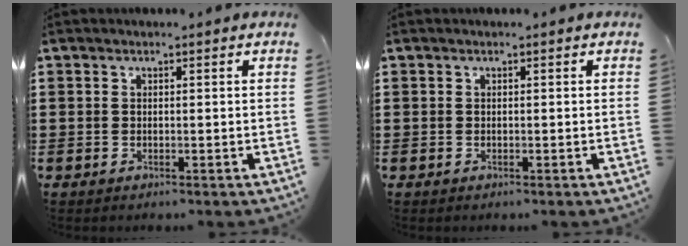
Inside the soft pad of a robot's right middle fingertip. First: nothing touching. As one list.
[{"total": 0.0}]